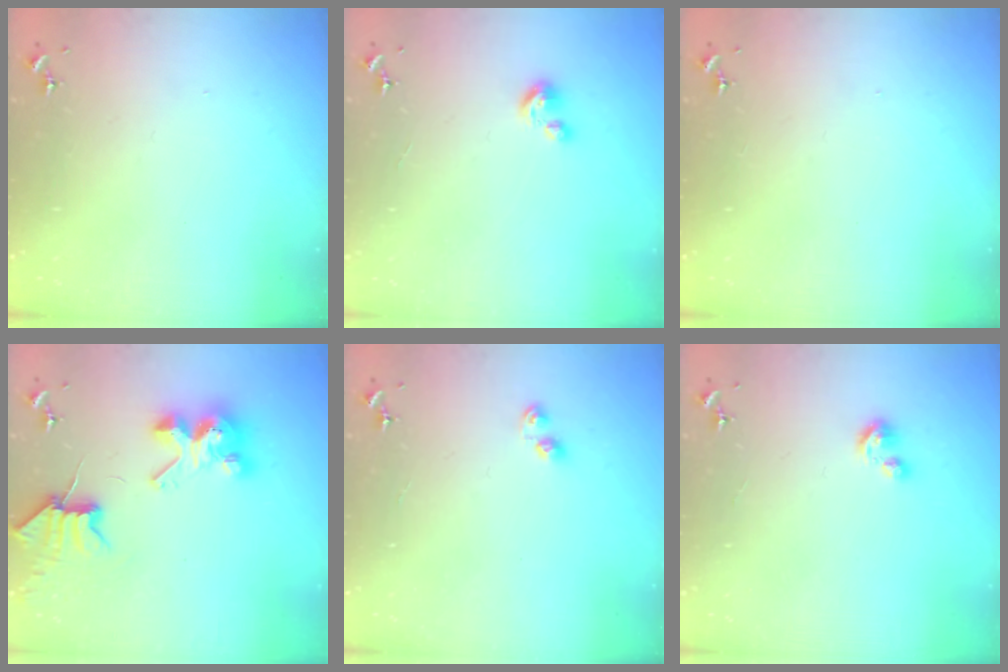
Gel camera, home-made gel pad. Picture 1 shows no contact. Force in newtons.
{"total": 5.0, "press": 4.9, "slide": 0.5}
{"total": 0.0}
{"total": 8.6, "press": 8.6, "slide": 0.7}
{"total": 3.4, "press": 3.4, "slide": 0.4}
{"total": 4.5, "press": 4.5, "slide": 0.3}